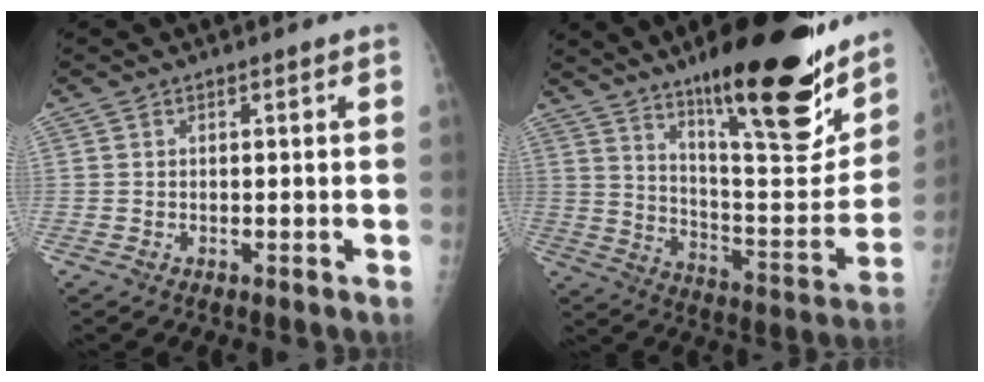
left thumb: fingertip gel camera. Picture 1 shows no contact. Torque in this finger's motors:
{"motor_torque": [1.06, -0.31, 1.51, -1.26, 0.15]}